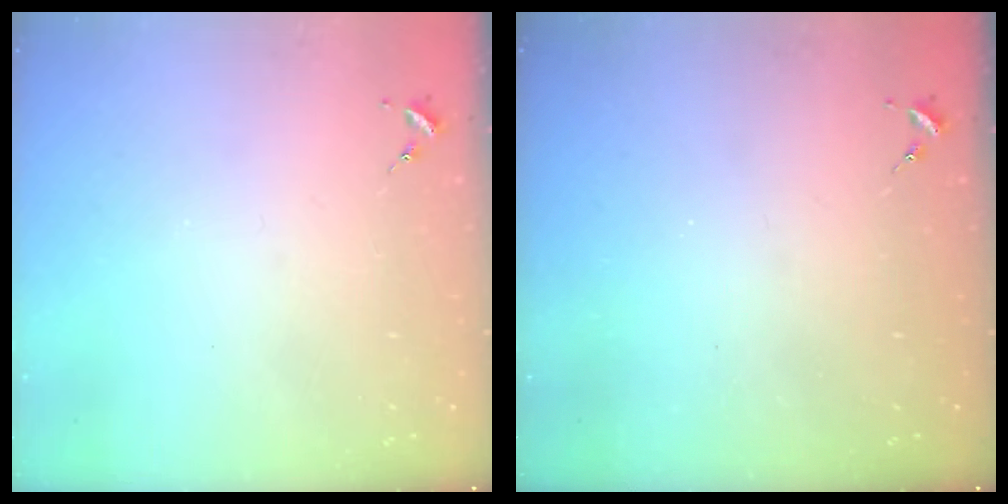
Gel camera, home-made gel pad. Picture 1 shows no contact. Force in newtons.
{"total": 0.0}